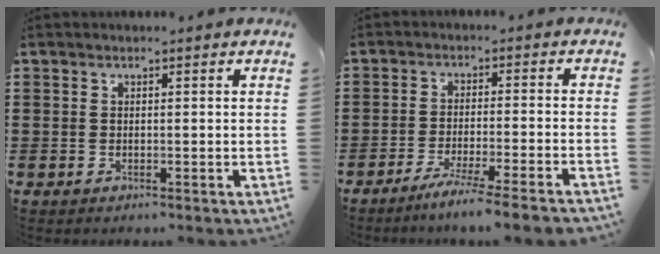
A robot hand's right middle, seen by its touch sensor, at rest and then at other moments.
{"total": 5.0, "force": [-4.3, -0.8, 2.5], "torque": [-0.043, -0.017, -0.080]}